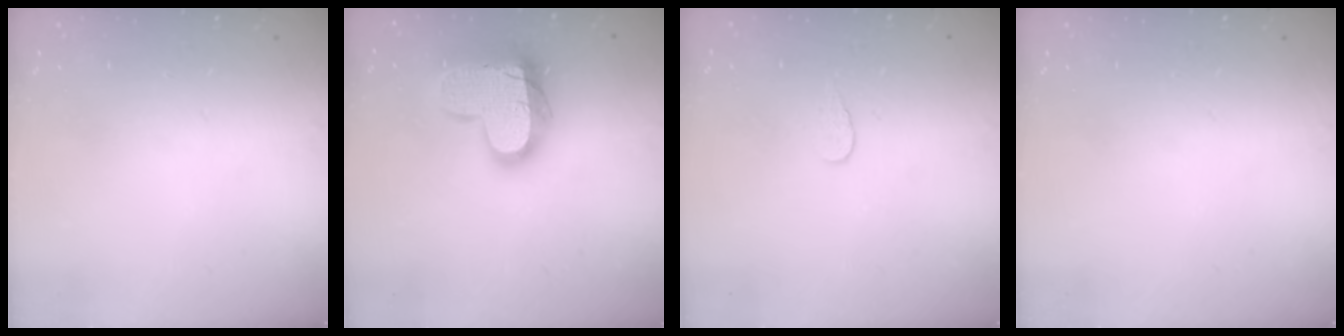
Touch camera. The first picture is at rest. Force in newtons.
{"total": 17.7, "press": 17.7, "slide": 1.3}
{"total": 3.9, "press": 3.9, "slide": 0.4}
{"total": 0.0}